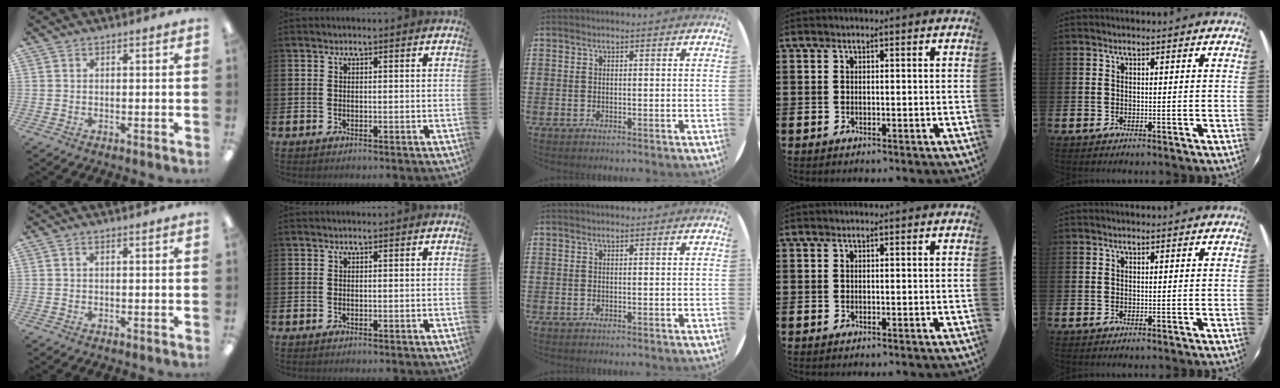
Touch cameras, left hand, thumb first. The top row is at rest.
{}